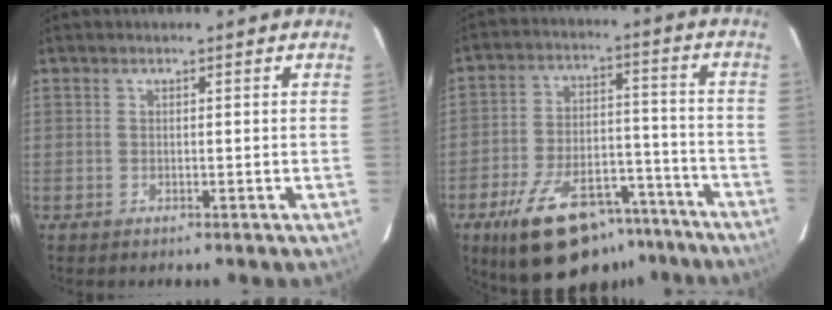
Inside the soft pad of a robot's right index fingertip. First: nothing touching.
{"total": 21.3, "force": [-15.0, 9.8, 11.6], "torque": [-0.209, 0.008, -0.213]}